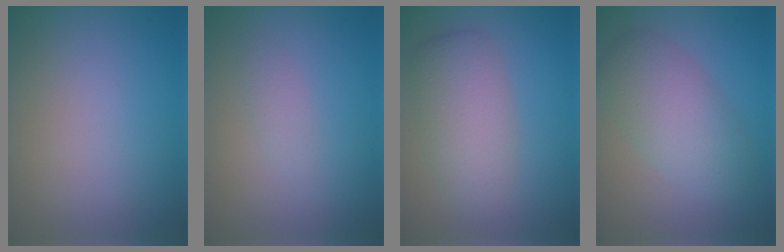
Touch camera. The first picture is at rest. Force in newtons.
{"total": 1.1, "press": 1.1, "slide": 0.0}
{"total": 5.0, "press": 5.0, "slide": 0.2}
{"total": 5.2, "press": 5.2, "slide": 0.2}